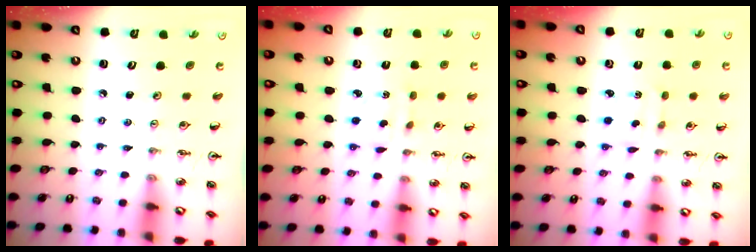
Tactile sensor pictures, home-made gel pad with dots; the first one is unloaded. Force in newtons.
{"total": 2.7, "press": 2.7, "slide": 0.5}
{"total": 2.4, "press": 2.3, "slide": 0.6}